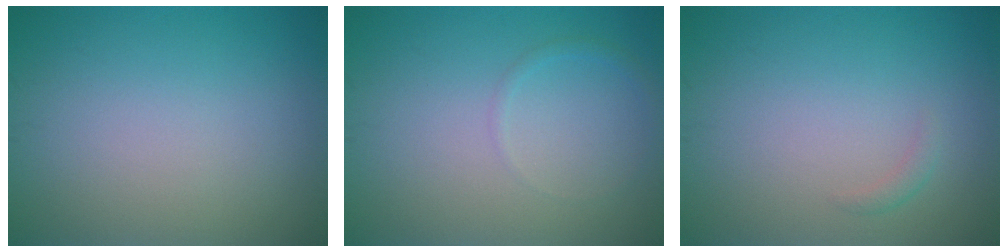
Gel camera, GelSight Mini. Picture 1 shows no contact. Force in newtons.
{"total": 0.7, "press": 0.7, "slide": 0.1}
{"total": 0.8, "press": 0.8, "slide": 0.0}